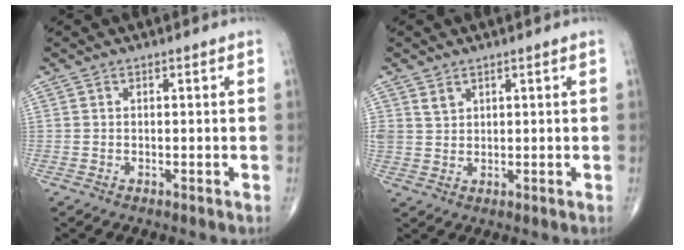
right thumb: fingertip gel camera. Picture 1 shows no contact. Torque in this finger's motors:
{"motor_torque": [0.05, 0.02, 0.37, 0.43, -0.01]}